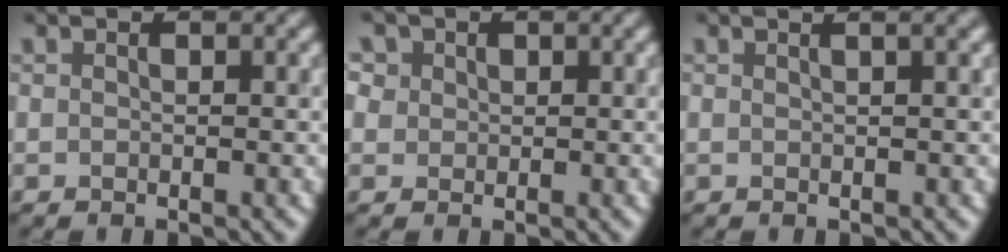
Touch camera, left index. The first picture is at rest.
{"total": 4.1, "force": [1.9, 3.3, 1.5], "torque": [-0.034, 0.014, 0.024]}
{"total": 2.4, "force": [1.2, 0.9, 1.8], "torque": [-0.008, 0.013, -0.006]}